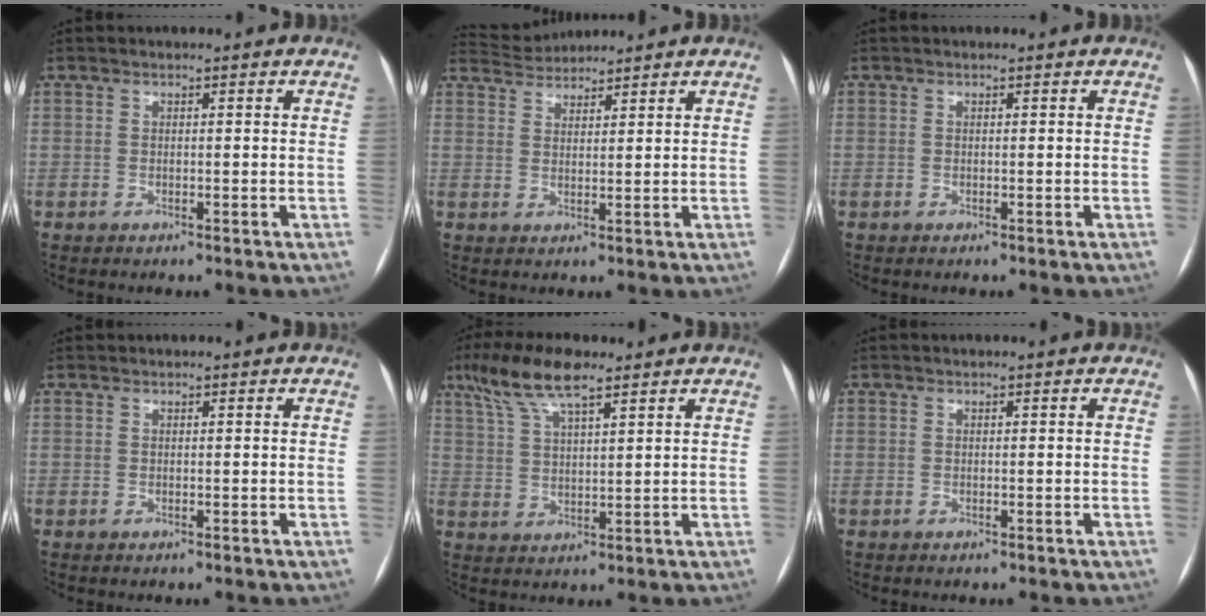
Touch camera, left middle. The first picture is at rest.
{"total": 4.2, "force": [4.1, 0.2, -0.2], "torque": [-0.004, 0.024, 0.077]}
{"total": 0.0}
{"total": 0.0}
{"total": 9.0, "force": [6.2, 1.7, 6.2], "torque": [-0.130, 0.021, 0.117]}
{"total": 0.0}